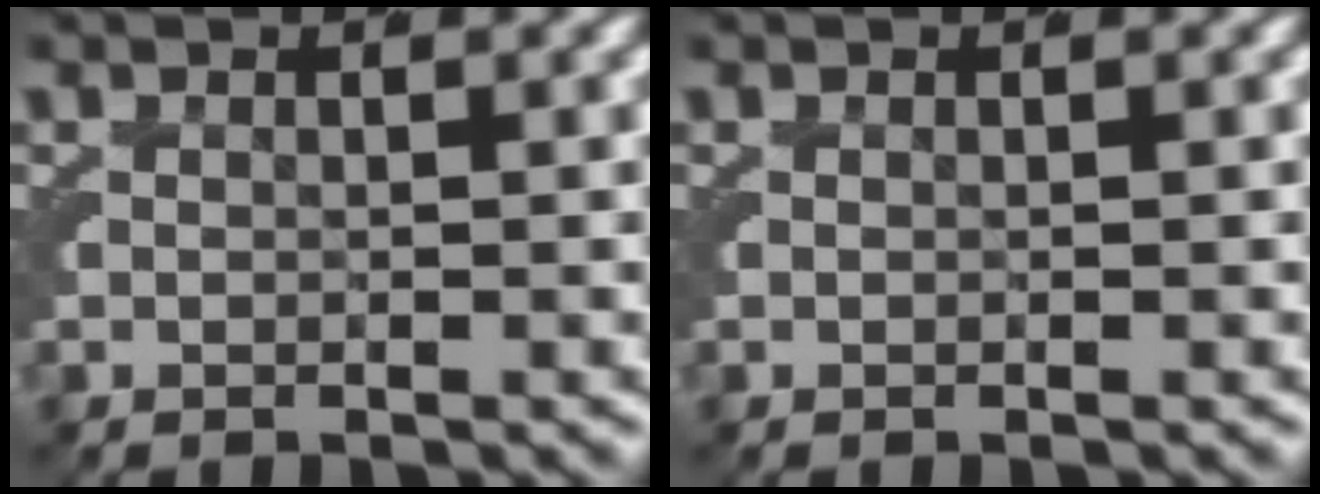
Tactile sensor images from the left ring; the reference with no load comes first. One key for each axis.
{"total": 0.0}